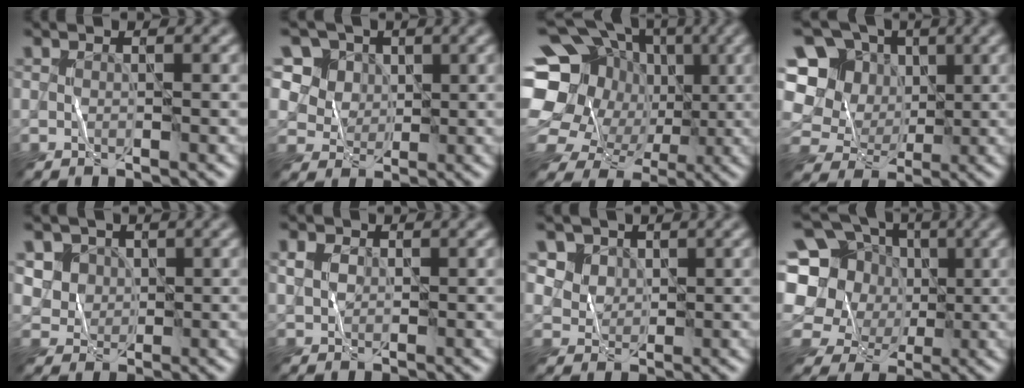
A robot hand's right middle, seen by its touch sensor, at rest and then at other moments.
{"total": 8.0, "force": [3.8, 6.1, 3.3], "torque": [-0.072, 0.006, 0.055]}
{"total": 19.5, "force": [-0.2, 17.9, 7.7], "torque": [-0.171, 0.020, -0.035]}
{"total": 12.6, "force": [1.8, 11.6, 4.5], "torque": [-0.148, 0.030, 0.024]}
{"total": 4.8, "force": [1.9, 4.1, 1.7], "torque": [-0.042, 0.005, 0.032]}
{"total": 1.5, "force": [0.3, 1.3, 0.7], "torque": [-0.018, 0.003, 0.005]}
{"total": 5.0, "force": [2.7, 3.8, 1.8], "torque": [-0.050, -0.005, 0.051]}
{"total": 15.6, "force": [0.4, 14.5, 5.7], "torque": [-0.163, 0.019, -0.010]}